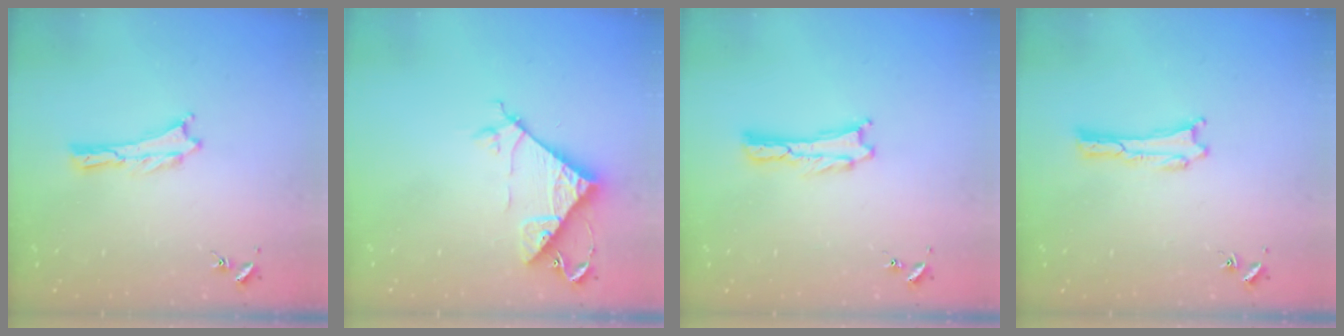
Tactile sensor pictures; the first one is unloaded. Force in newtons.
{"total": 7.7, "press": 7.7, "slide": 0.7}
{"total": 0.0}
{"total": 0.0}